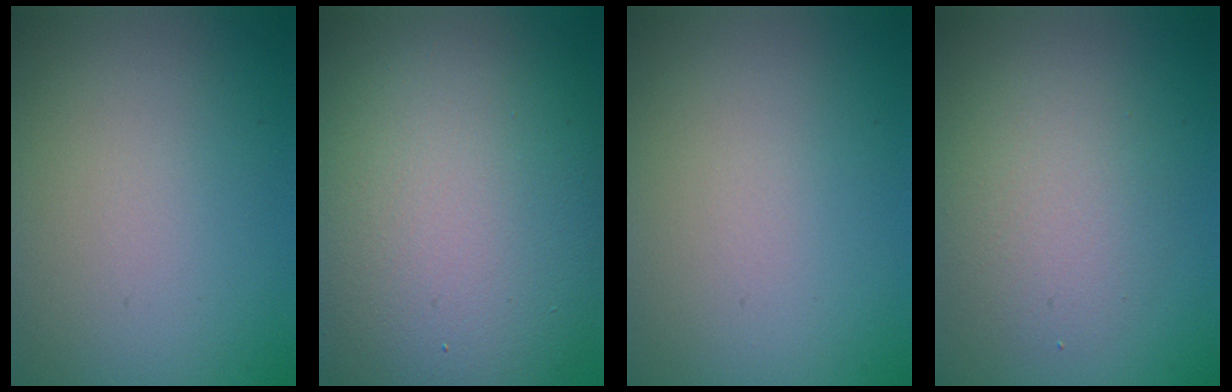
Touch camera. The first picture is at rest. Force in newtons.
{"total": 15.3, "press": 15.3, "slide": 0.6}
{"total": 0.0}
{"total": 3.2, "press": 3.2, "slide": 0.2}